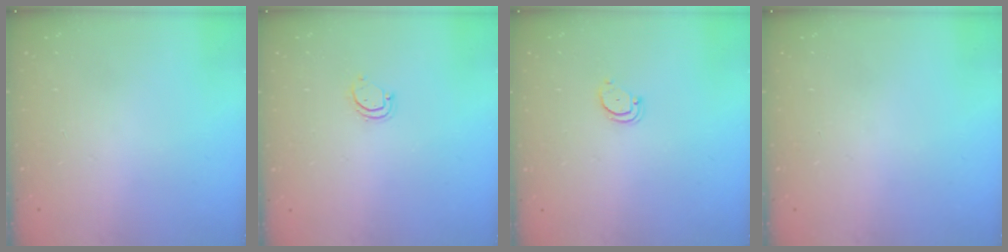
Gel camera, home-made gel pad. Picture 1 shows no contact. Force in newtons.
{"total": 3.0, "press": 3.0, "slide": 0.2}
{"total": 2.4, "press": 2.4, "slide": 0.2}
{"total": 0.0}